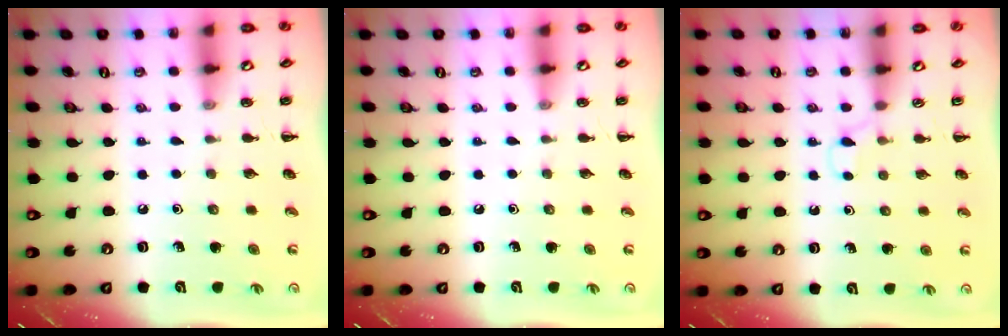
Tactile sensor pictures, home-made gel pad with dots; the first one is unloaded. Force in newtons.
{"total": 0.0}
{"total": 3.1, "press": 2.9, "slide": 1.1}